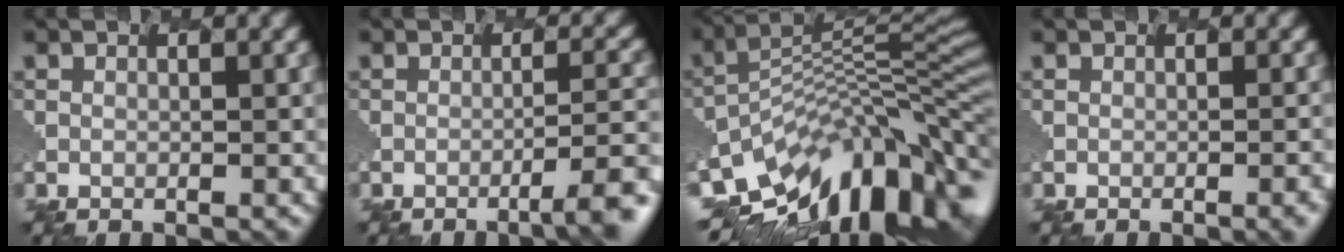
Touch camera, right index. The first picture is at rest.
{"total": 5.2, "force": [-2.8, 1.1, 4.3], "torque": [-0.058, -0.001, -0.043]}
{"total": 12.3, "force": [-7.4, 4.7, 8.6], "torque": [-0.156, 0.016, -0.127]}
{"total": 3.5, "force": [-0.9, 1.5, 3.0], "torque": [-0.013, 0.005, -0.005]}